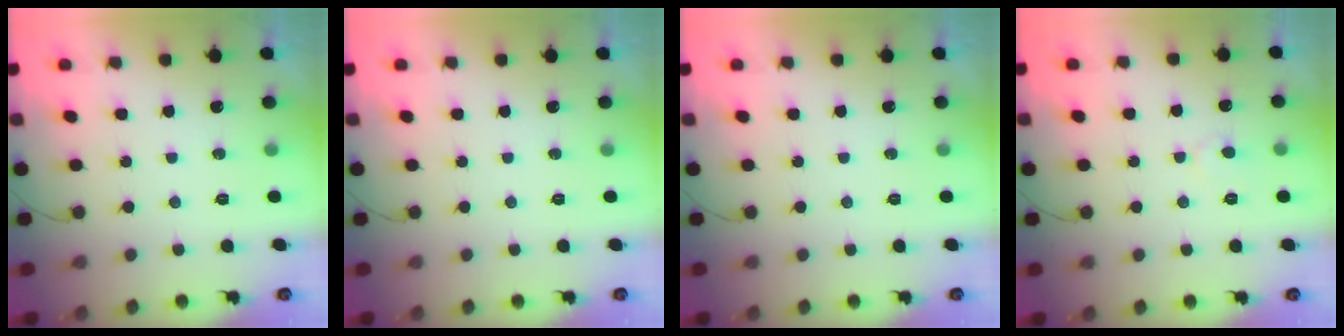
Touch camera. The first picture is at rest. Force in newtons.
{"total": 0.0}
{"total": 0.0}
{"total": 4.6, "press": 4.6, "slide": 0.6}